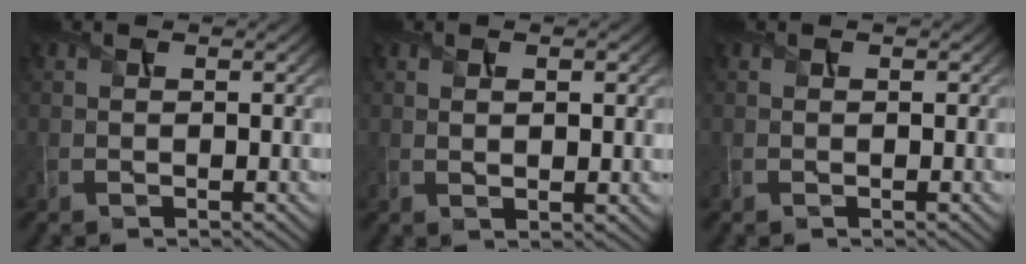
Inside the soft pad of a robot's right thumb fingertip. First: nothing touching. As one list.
[{"total": 2.2, "force": [0.6, 0.8, 1.9], "torque": [-0.039, -0.004, 0.014]}, {"total": 0.0}]